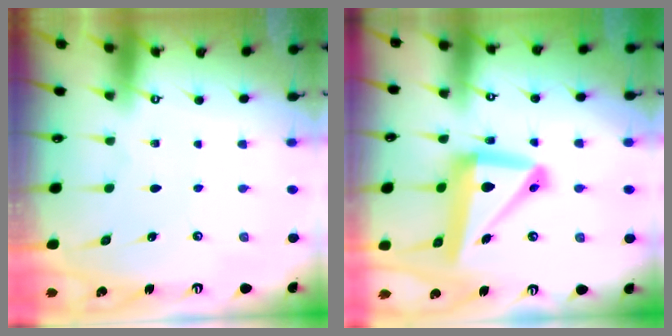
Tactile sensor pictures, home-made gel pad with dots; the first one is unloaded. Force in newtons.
{"total": 16.6, "press": 16.4, "slide": 2.2}